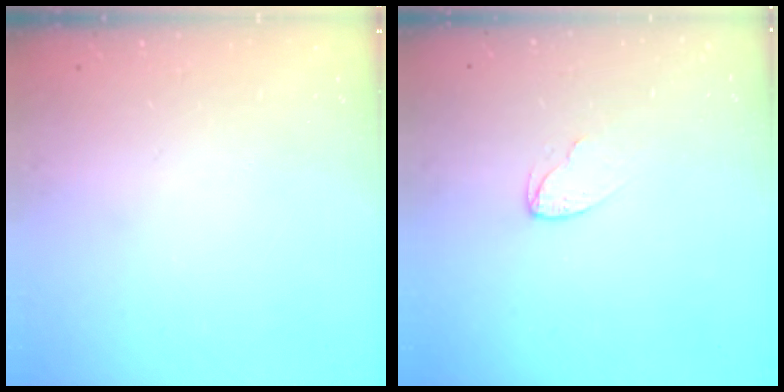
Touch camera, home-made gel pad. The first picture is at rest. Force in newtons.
{"total": 3.0, "press": 3.0, "slide": 0.3}